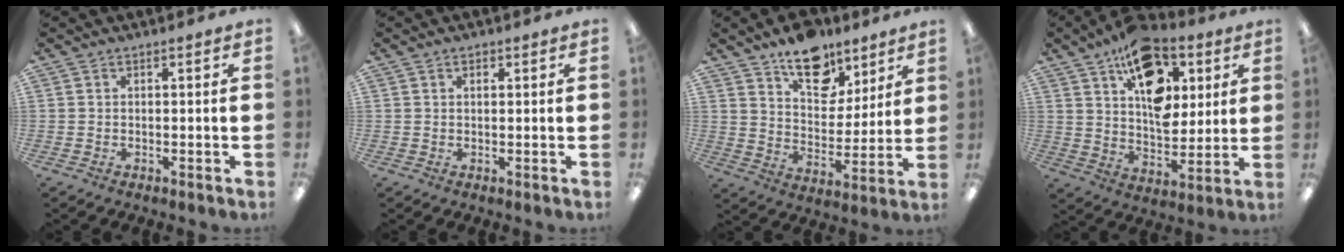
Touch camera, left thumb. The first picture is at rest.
{"total": 1.2, "force": [0.6, 0.7, 0.8], "torque": [-0.009, -0.001, 0.010]}
{"total": 14.3, "force": [10.4, 8.0, 5.9], "torque": [-0.081, -0.062, 0.188]}
{"total": 18.0, "force": [9.1, 11.0, 11.0], "torque": [-0.154, -0.042, 0.160]}